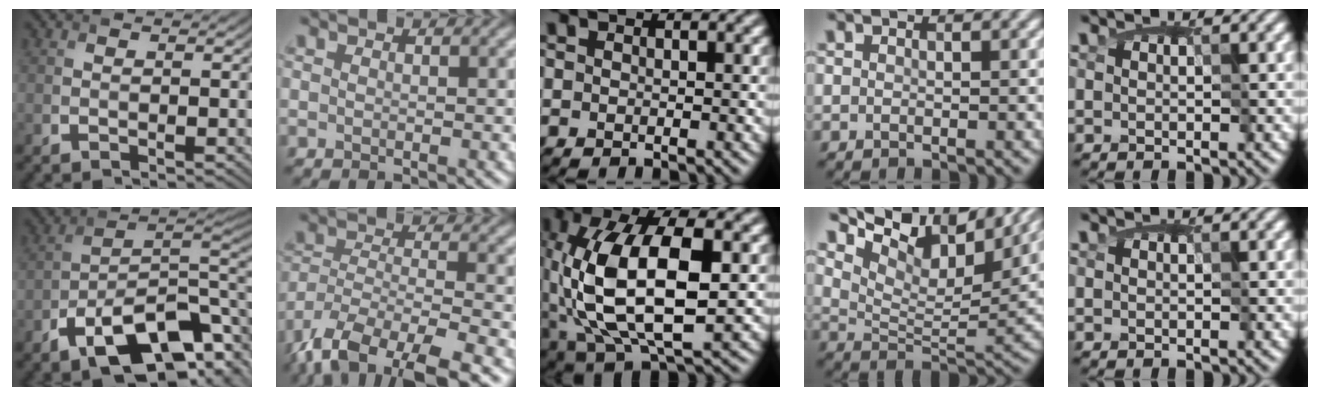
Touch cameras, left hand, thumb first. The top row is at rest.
{"thumb": {"total": 14.4, "force": [-7.6, 7.0, 10.0], "torque": [-0.154, -0.020, -0.134]}, "index": {"total": 11.5, "force": [-8.2, 4.2, 6.8], "torque": [-0.128, -0.026, -0.145]}, "middle": {"total": 12.6, "force": [-0.1, 6.1, 11.0], "torque": [-0.223, 0.002, 0.001]}, "ring": {"total": 11.4, "force": [8.6, 4.2, 6.3], "torque": [-0.126, 0.015, 0.146]}}